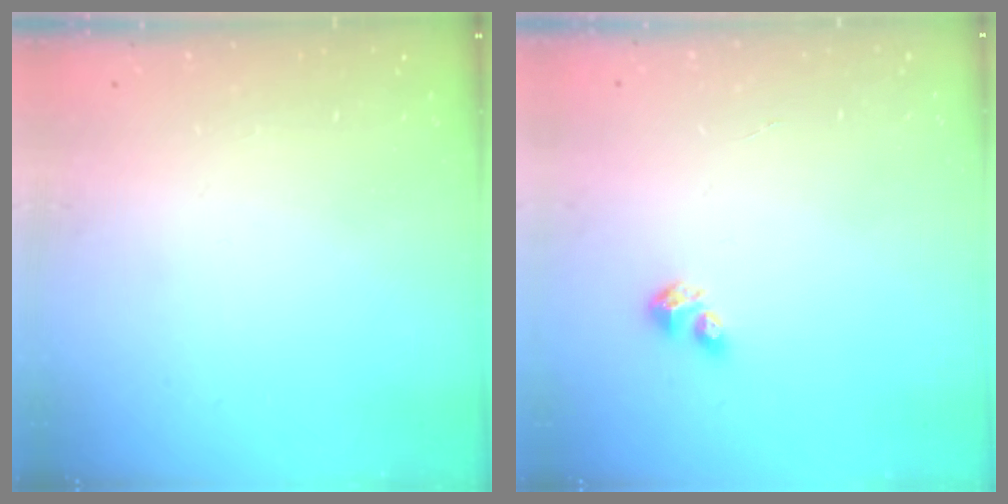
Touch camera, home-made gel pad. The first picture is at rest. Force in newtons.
{"total": 3.4, "press": 3.4, "slide": 0.2}